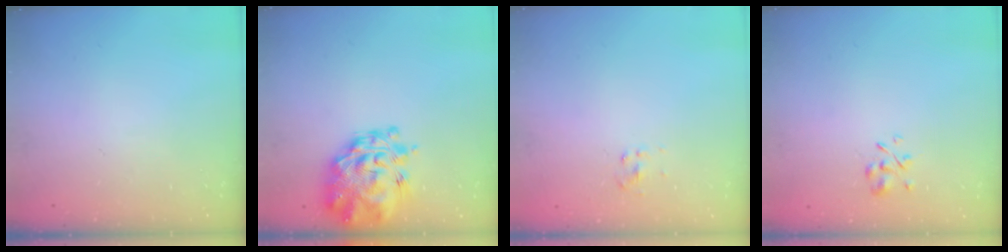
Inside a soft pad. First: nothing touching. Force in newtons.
{"total": 10.5, "press": 9.8, "slide": 3.8}
{"total": 2.6, "press": 2.4, "slide": 0.9}
{"total": 2.8, "press": 2.6, "slide": 1.0}